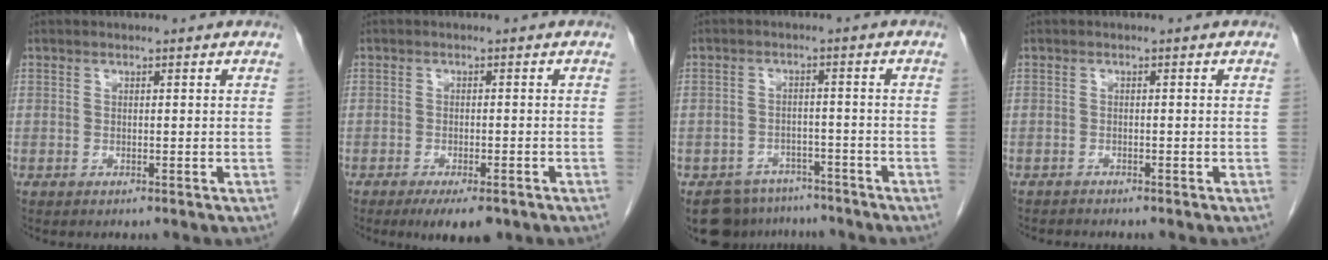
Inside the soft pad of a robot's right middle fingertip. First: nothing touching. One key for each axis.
{"total": 5.4, "fx": -3.8, "fy": 1.5, "fz": 3.5, "tx": -0.048, "ty": -0.008, "tz": -0.053}
{"total": 7.6, "fx": -6.5, "fy": 3.9, "fz": 0.4, "tx": 0.003, "ty": 0.012, "tz": -0.090}
{"total": 1.1, "fx": -1.1, "fy": 0.2, "fz": 0.0, "tx": -0.005, "ty": -0.003, "tz": -0.018}